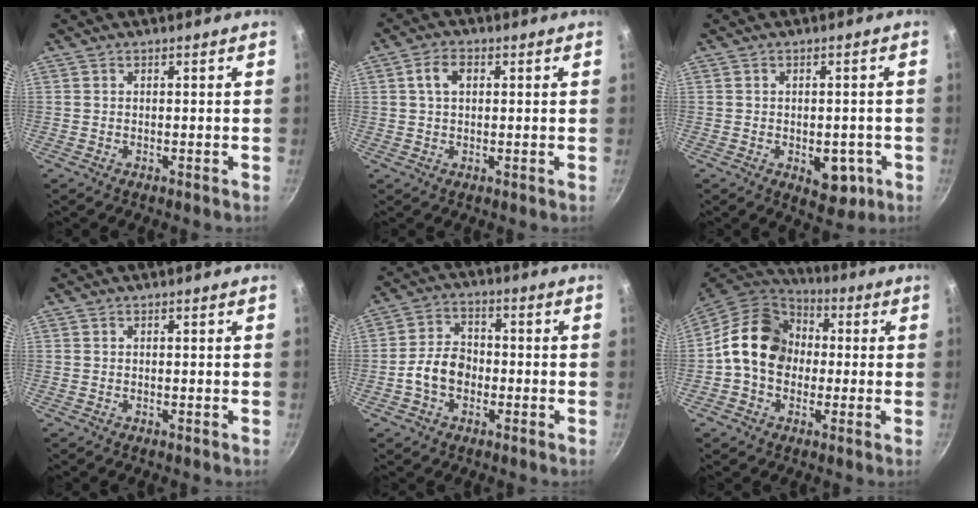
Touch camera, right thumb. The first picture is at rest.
{"total": 4.1, "force": [1.0, 2.7, 3.0], "torque": [-0.045, 0.008, 0.015]}
{"total": 6.9, "force": [-2.1, 4.3, 5.0], "torque": [-0.030, 0.005, -0.019]}
{"total": 0.0}
{"total": 7.5, "force": [-2.0, 5.6, 4.6], "torque": [-0.062, 0.027, -0.043]}
{"total": 14.9, "force": [0.3, 12.1, 8.8], "torque": [-0.111, 0.034, -0.012]}